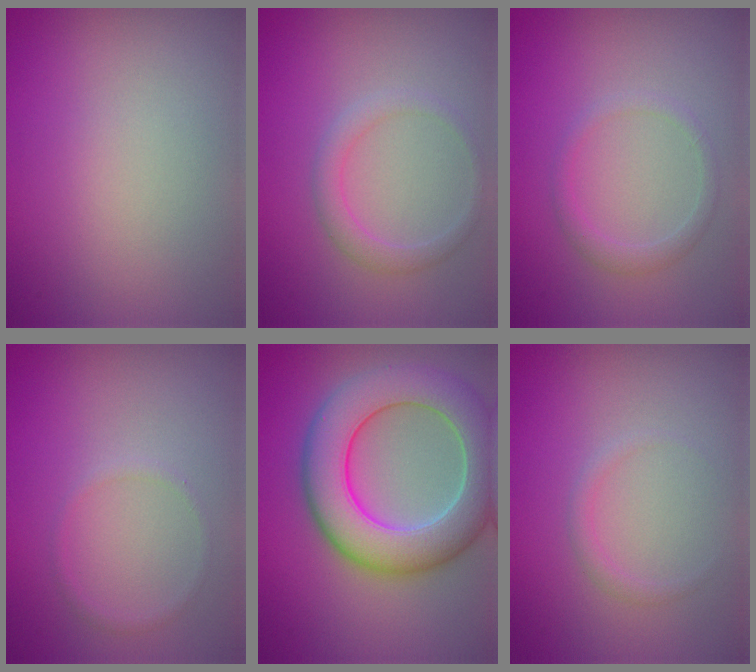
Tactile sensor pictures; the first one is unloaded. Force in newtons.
{"total": 1.9, "press": 1.9, "slide": 0.1}
{"total": 1.5, "press": 1.5, "slide": 0.1}
{"total": 0.8, "press": 0.8, "slide": 0.1}
{"total": 9.3, "press": 9.3, "slide": 0.6}
{"total": 0.9, "press": 0.9, "slide": 0.1}